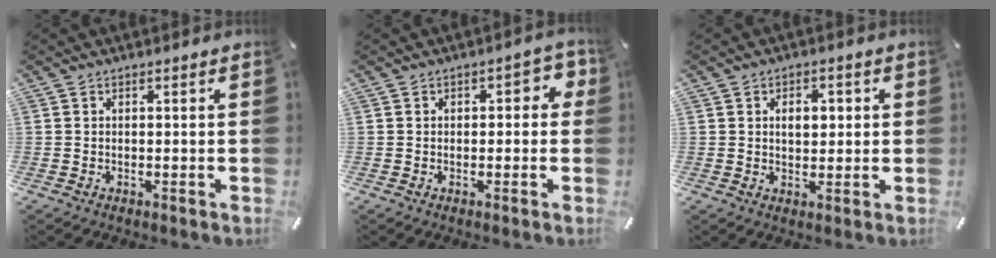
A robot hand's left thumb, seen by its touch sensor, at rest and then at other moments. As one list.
[{"total": 3.6, "force": [0.4, 2.3, 2.8], "torque": [-0.032, 0.003, -0.002]}, {"total": 4.3, "force": [0.8, 3.0, 3.0], "torque": [-0.033, -0.004, 0.003]}]